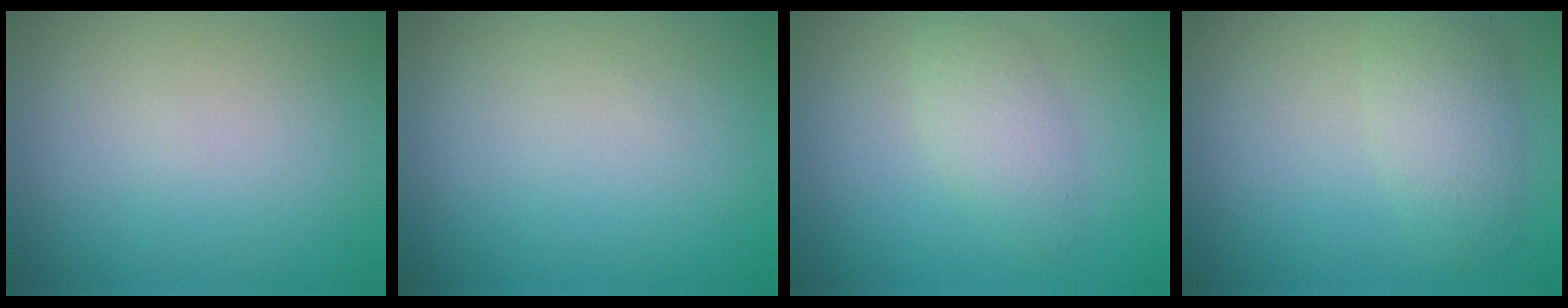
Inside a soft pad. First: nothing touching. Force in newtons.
{"total": 0.0}
{"total": 2.7, "press": 2.7, "slide": 0.2}
{"total": 3.5, "press": 3.4, "slide": 0.2}